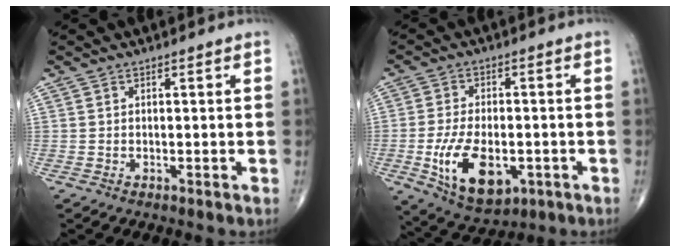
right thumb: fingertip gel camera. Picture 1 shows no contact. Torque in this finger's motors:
{"motor_torque": [0.14, 0.68, 0.70, 0.40, 0.11]}